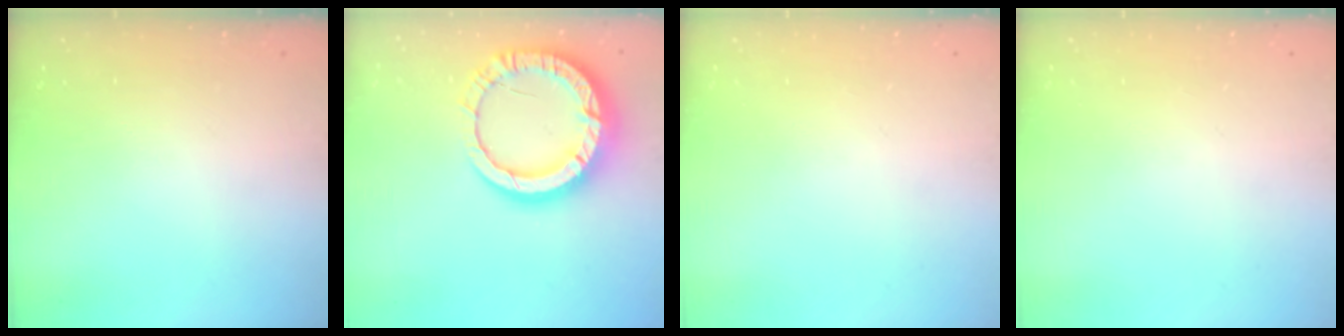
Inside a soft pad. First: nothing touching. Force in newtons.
{"total": 18.6, "press": 18.5, "slide": 1.6}
{"total": 0.0}
{"total": 0.0}